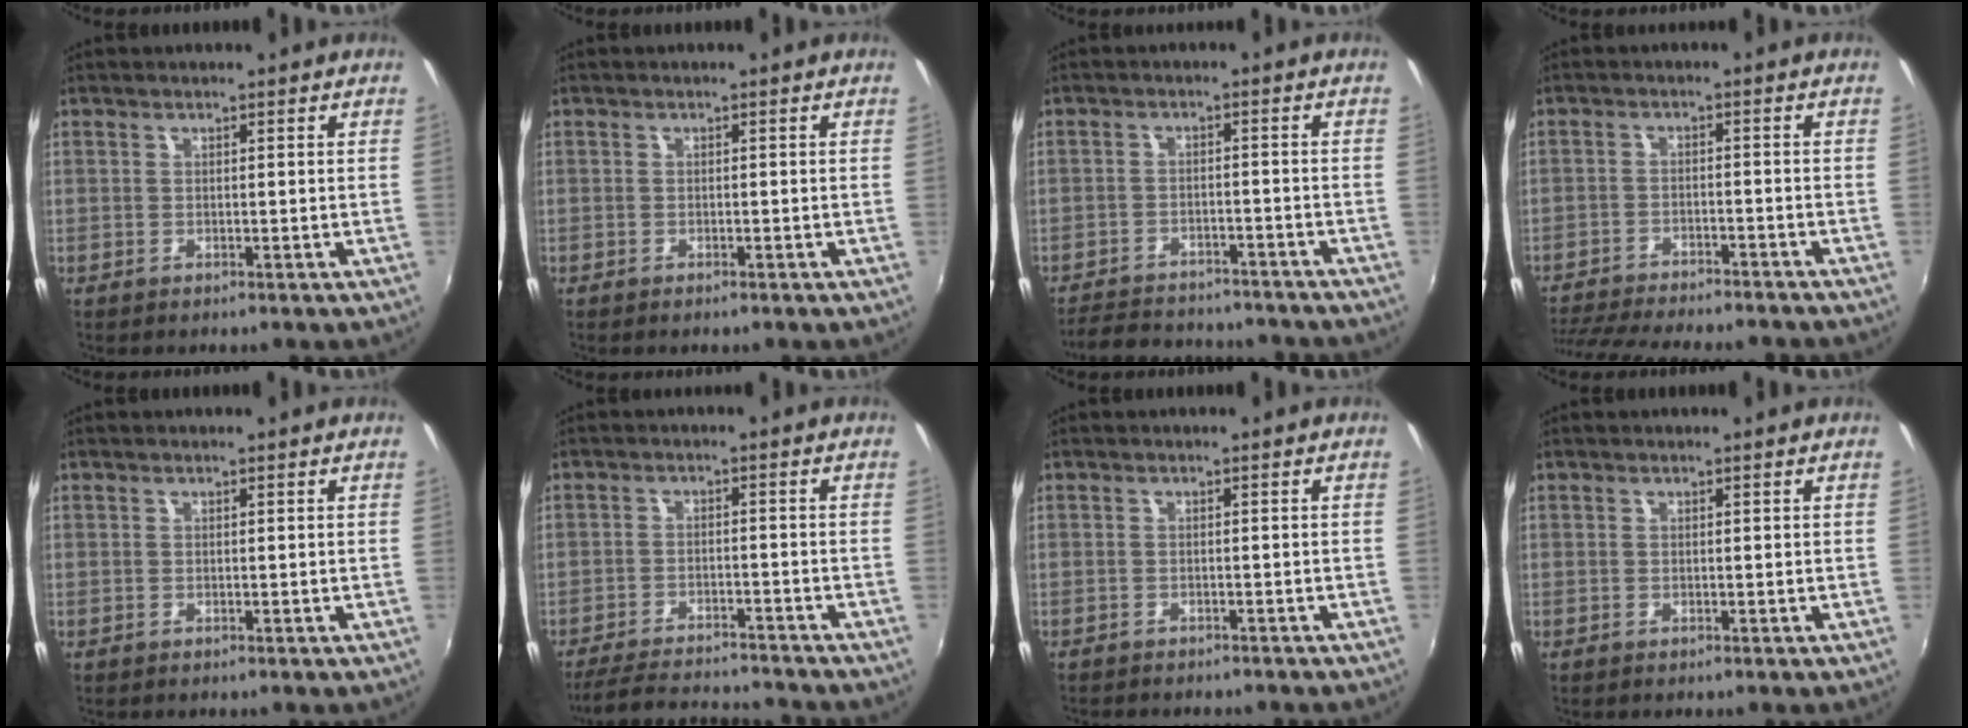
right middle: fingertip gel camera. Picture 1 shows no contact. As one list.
[{"total": 0.7, "force": [-0.6, 0.3, 0.3], "torque": [-0.006, -0.004, -0.012]}, {"total": 16.5, "force": [-14.5, 4.9, 6.2], "torque": [-0.133, 0.002, -0.196]}, {"total": 16.9, "force": [-14.9, 3.2, 7.3], "torque": [-0.152, -0.028, -0.219]}, {"total": 0.0}, {"total": 13.4, "force": [-12.5, 1.8, 4.6], "torque": [-0.110, -0.006, -0.193]}, {"total": 3.8, "force": [-3.5, 0.9, 1.2], "torque": [-0.030, -0.011, -0.051]}, {"total": 0.0}]